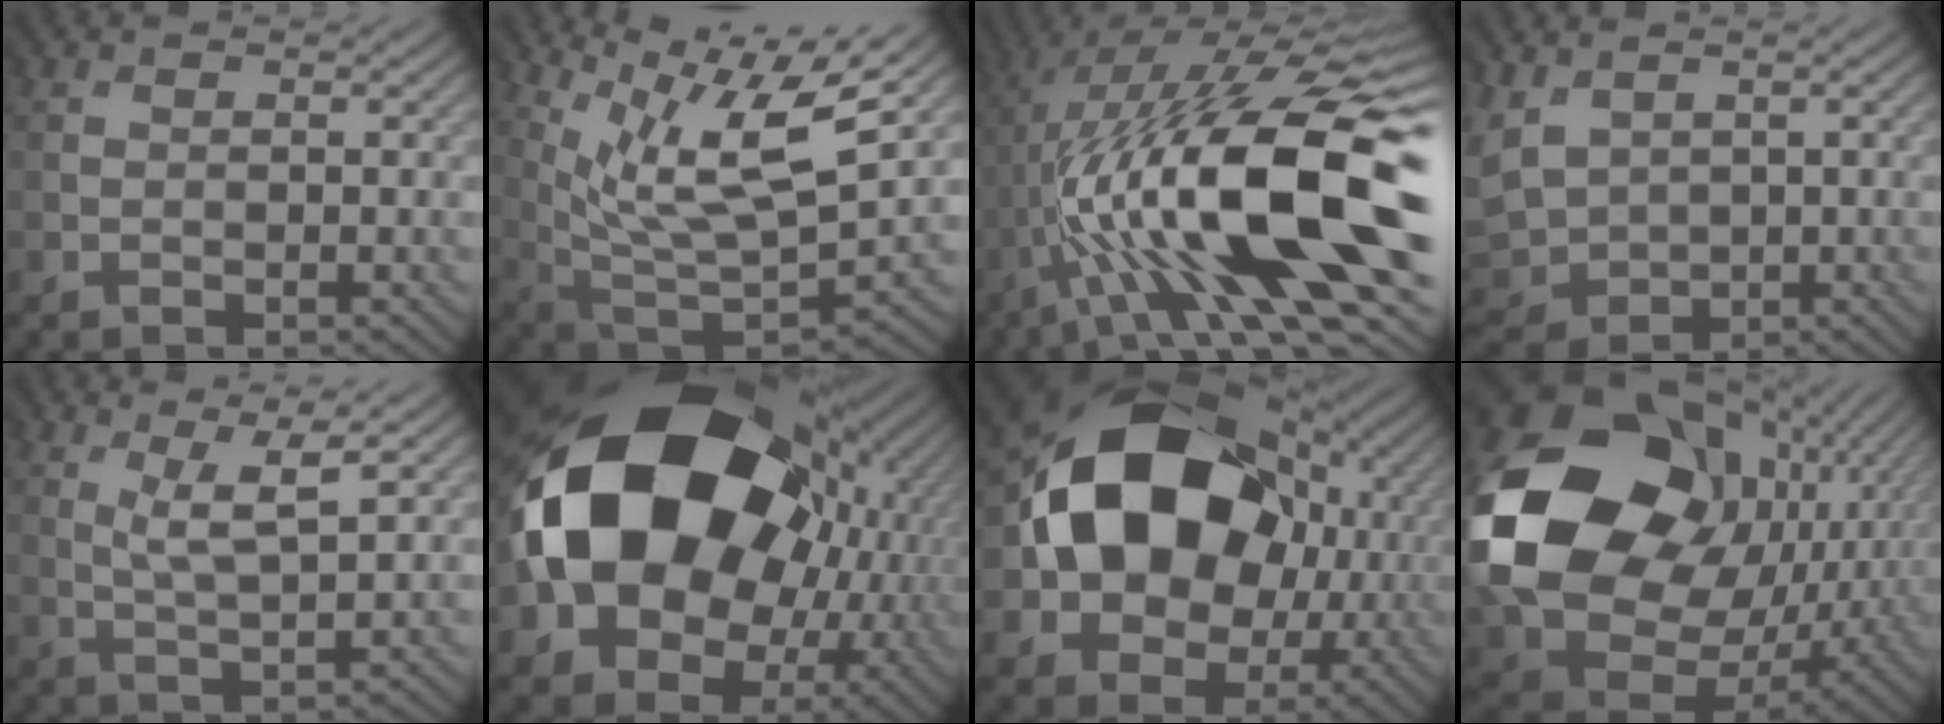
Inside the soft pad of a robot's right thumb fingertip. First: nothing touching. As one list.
[{"total": 11.0, "force": [7.5, 2.6, 7.7], "torque": [-0.162, -0.004, 0.149]}, {"total": 18.5, "force": [-1.9, 5.9, 17.4], "torque": [-0.305, 0.008, -0.029]}, {"total": 4.7, "force": [1.3, 4.1, 1.9], "torque": [-0.094, -0.005, 0.024]}, {"total": 4.0, "force": [2.5, 0.3, 3.1], "torque": [-0.059, -0.003, 0.053]}, {"total": 19.6, "force": [1.4, 15.2, 12.2], "torque": [-0.274, -0.041, 0.056]}, {"total": 16.0, "force": [1.8, 13.4, 8.7], "torque": [-0.145, -0.013, 0.044]}, {"total": 19.5, "force": [2.9, 15.9, 10.9], "torque": [-0.293, -0.027, 0.104]}]